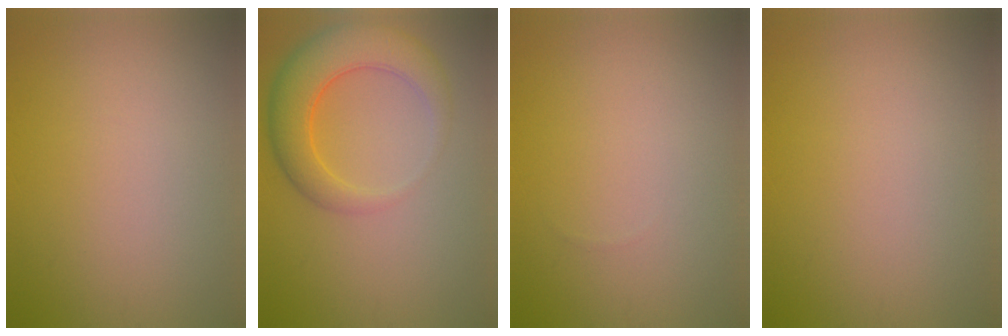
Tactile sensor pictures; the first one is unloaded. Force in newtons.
{"total": 6.2, "press": 6.2, "slide": 0.4}
{"total": 0.0}
{"total": 0.0}